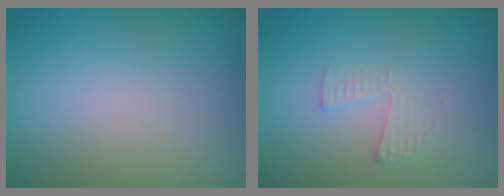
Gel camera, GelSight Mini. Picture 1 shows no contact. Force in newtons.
{"total": 1.4, "press": 1.4, "slide": 0.1}